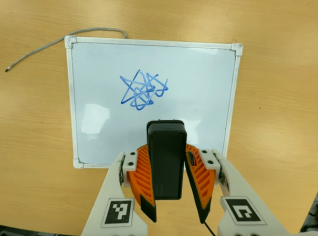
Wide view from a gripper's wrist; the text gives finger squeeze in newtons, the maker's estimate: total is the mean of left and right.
{"total": 9.9, "left": 8.0, "right": 11.8}